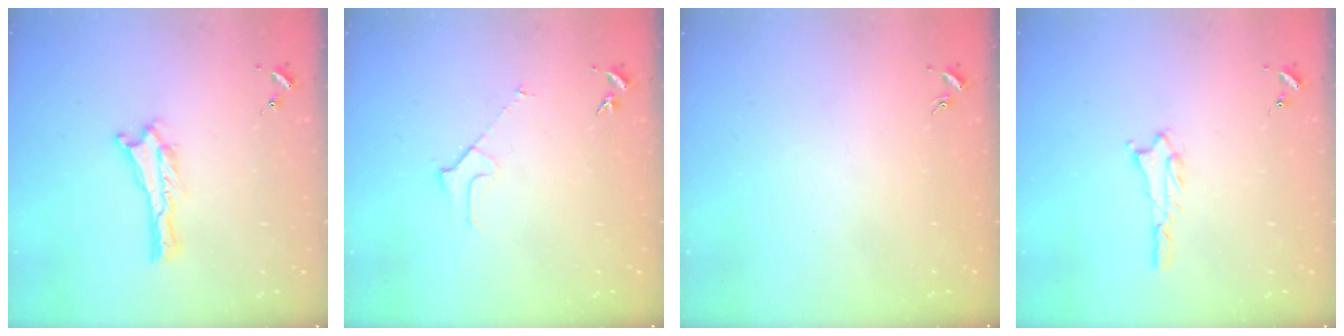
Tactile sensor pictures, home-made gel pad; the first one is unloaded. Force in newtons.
{"total": 2.3, "press": 2.3, "slide": 0.2}
{"total": 0.0}
{"total": 1.8, "press": 1.8, "slide": 0.2}